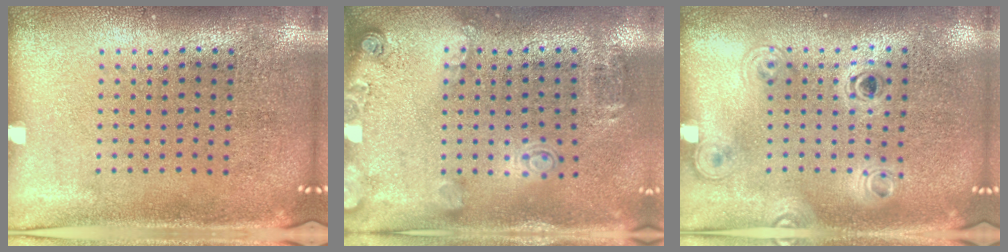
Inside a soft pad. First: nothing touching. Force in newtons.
{"total": 1.9, "press": 1.3, "slide": 1.4}
{"total": 1.4, "press": 1.2, "slide": 0.7}